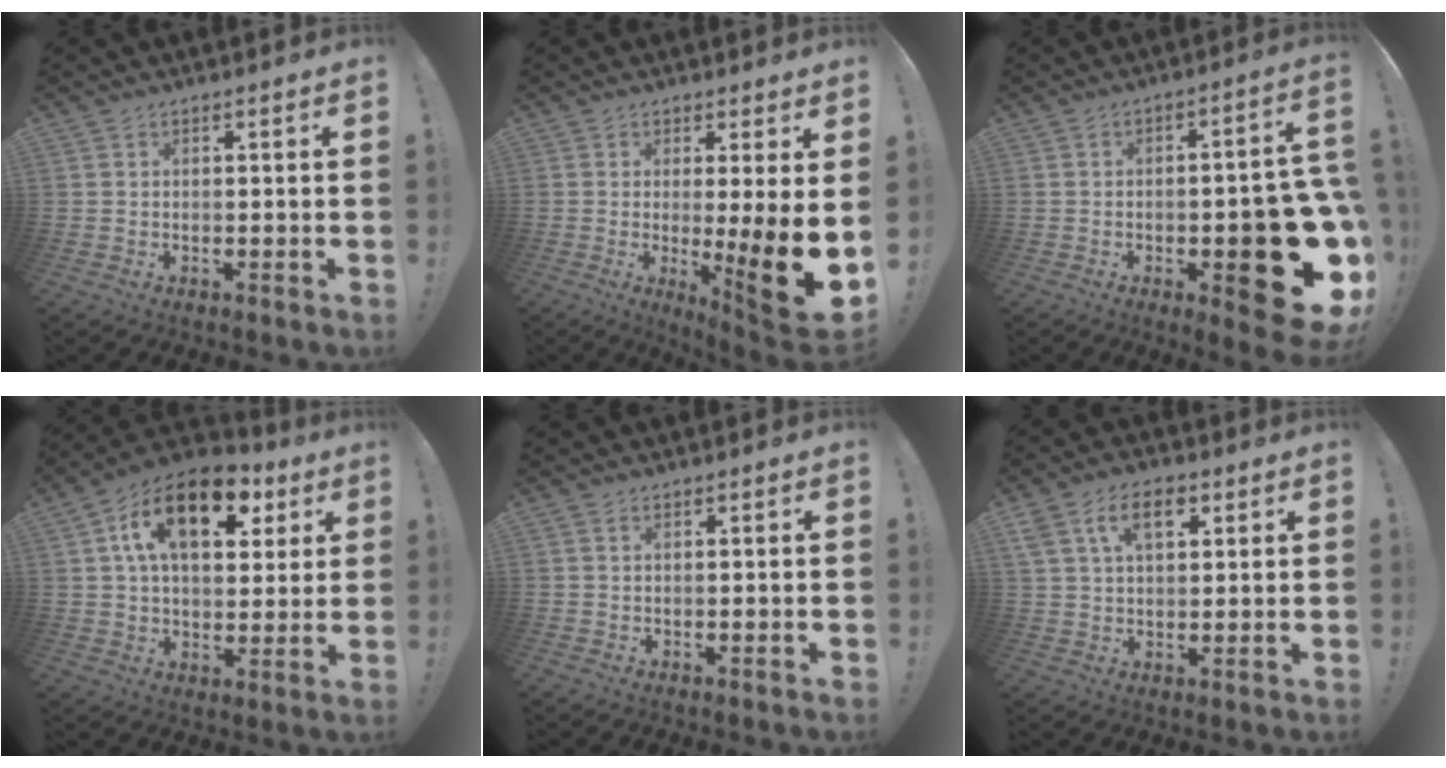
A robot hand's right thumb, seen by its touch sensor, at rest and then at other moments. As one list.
[{"total": 13.4, "force": [-2.0, 0.3, 13.2], "torque": [-0.170, -0.022, -0.024]}, {"total": 21.8, "force": [-5.9, 8.2, 19.3], "torque": [-0.225, 0.023, -0.068]}, {"total": 17.7, "force": [7.5, 9.9, 12.6], "torque": [-0.198, -0.018, 0.130]}, {"total": 0.5, "force": [0.1, -0.3, 0.4], "torque": [-0.013, 0.005, 0.004]}, {"total": 10.2, "force": [4.4, 5.9, 7.0], "torque": [-0.114, 0.009, 0.081]}]